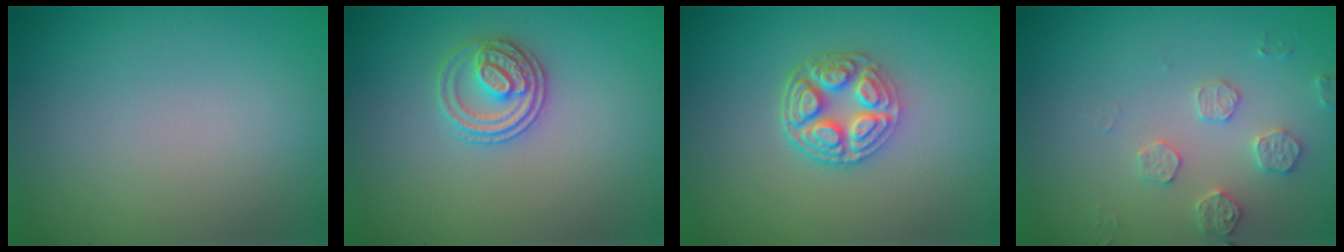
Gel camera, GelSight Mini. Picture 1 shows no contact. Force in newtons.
{"total": 2.7, "press": 2.7, "slide": 0.6}
{"total": 4.7, "press": 3.7, "slide": 2.9}
{"total": 2.5, "press": 2.5, "slide": 0.5}